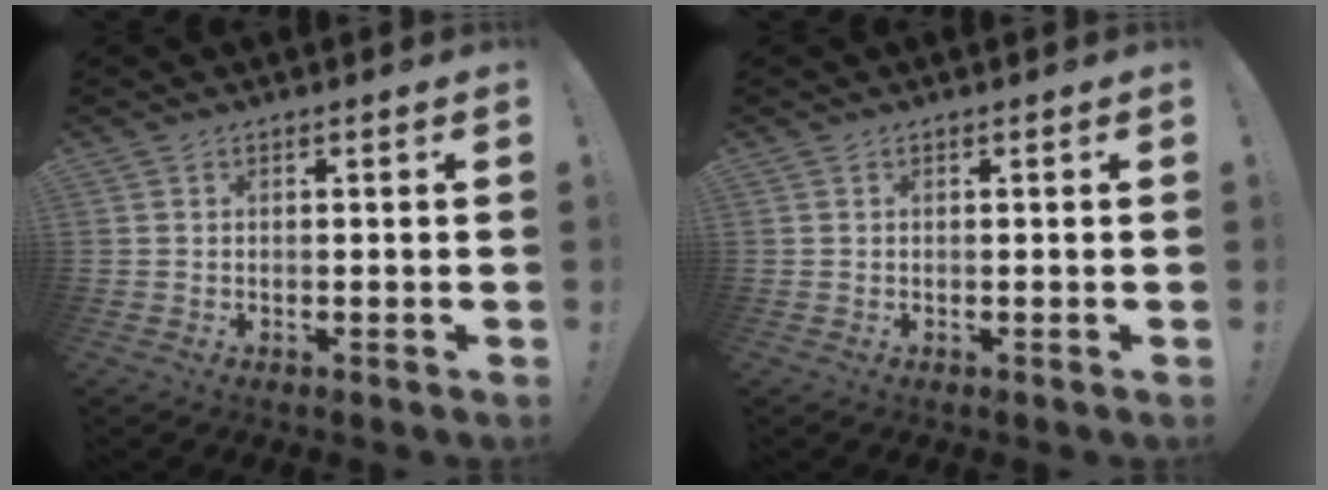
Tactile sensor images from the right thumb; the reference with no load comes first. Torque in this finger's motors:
{"motor_torque": [0.09, -0.07, -0.02, -0.02, 0.00]}